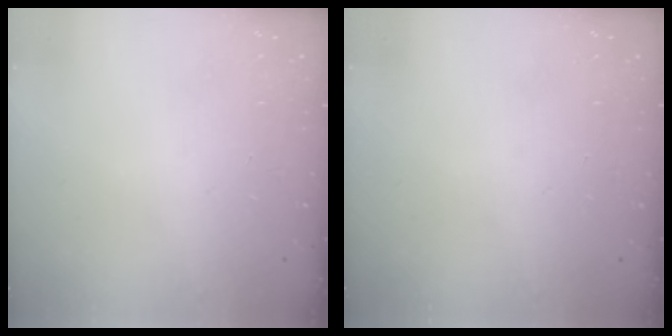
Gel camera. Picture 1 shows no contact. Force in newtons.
{"total": 0.0}